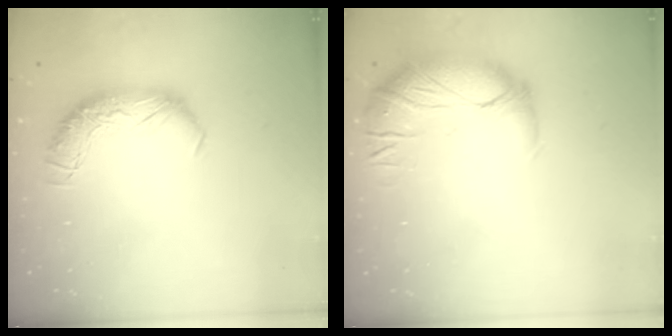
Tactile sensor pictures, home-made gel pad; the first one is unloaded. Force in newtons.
{"total": 2.9, "press": 0.7, "slide": 2.8}